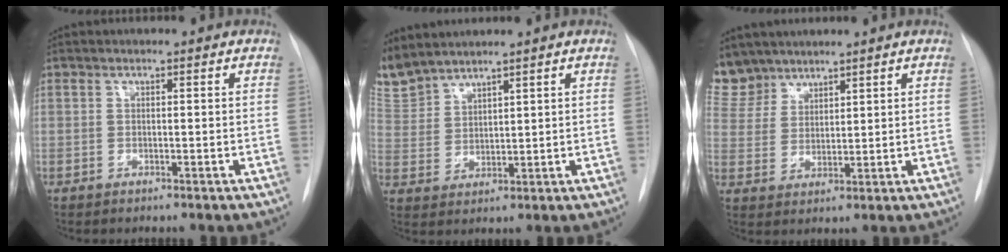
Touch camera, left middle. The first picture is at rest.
{"total": 6.8, "force": [6.6, 1.1, 1.0], "torque": [-0.038, 0.010, 0.149]}
{"total": 8.1, "force": [7.1, 3.9, 0.3], "torque": [-0.009, 0.007, 0.152]}